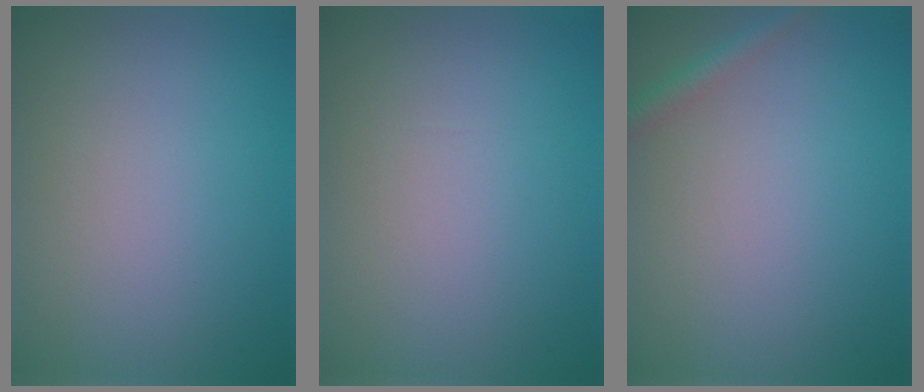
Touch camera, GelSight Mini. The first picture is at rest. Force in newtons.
{"total": 0.0}
{"total": 1.4, "press": 1.4, "slide": 0.1}